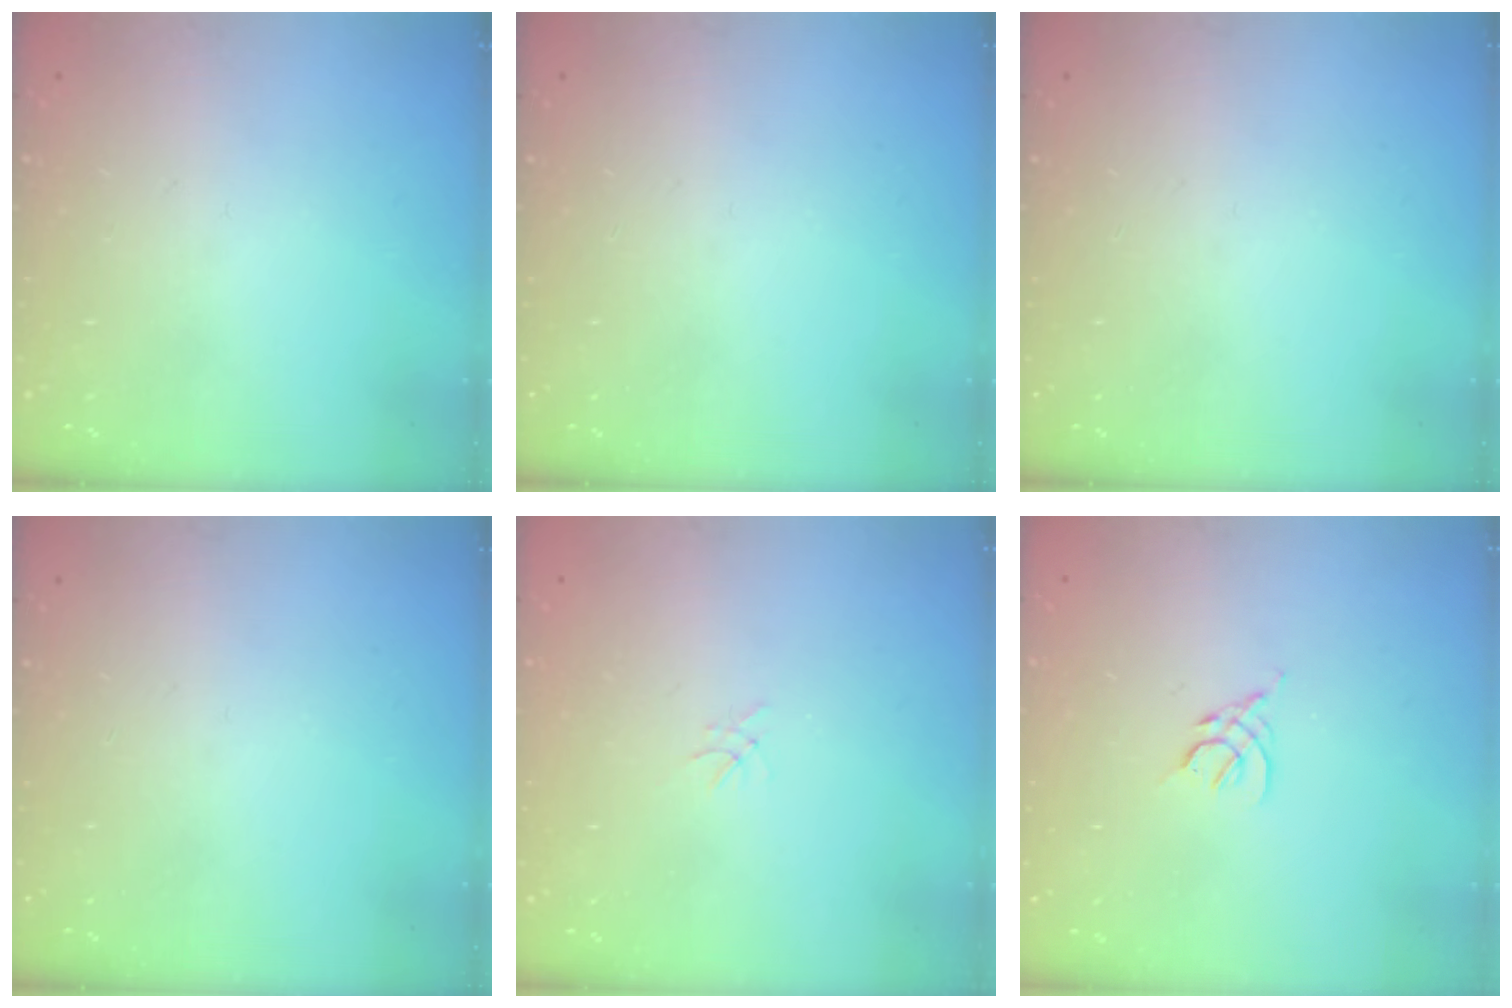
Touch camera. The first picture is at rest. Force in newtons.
{"total": 0.0}
{"total": 0.0}
{"total": 0.0}
{"total": 0.0}
{"total": 2.5, "press": 2.4, "slide": 0.7}